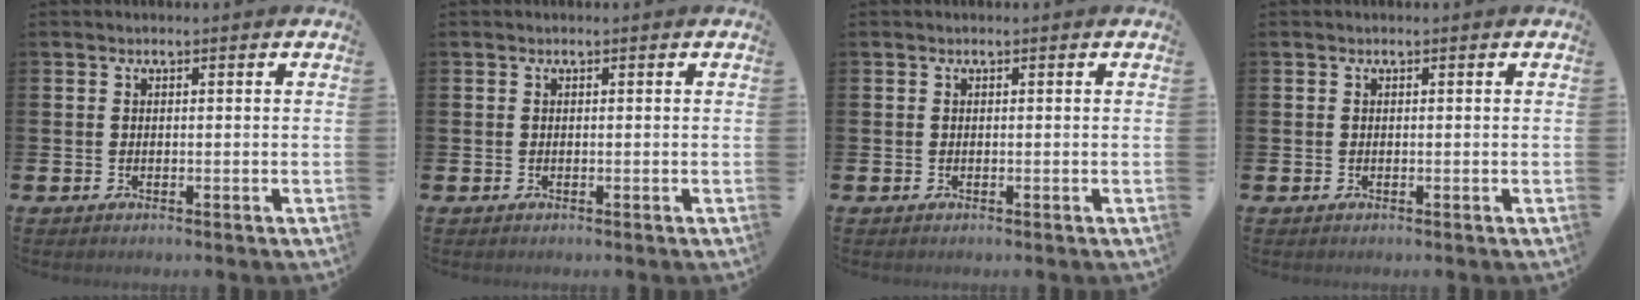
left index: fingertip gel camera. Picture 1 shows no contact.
{"total": 0.0}
{"total": 0.0}
{"total": 0.0}